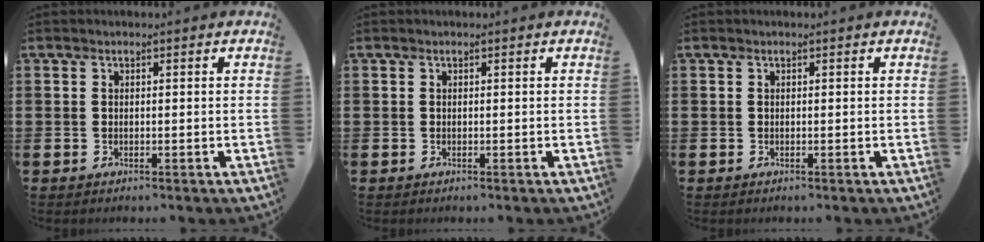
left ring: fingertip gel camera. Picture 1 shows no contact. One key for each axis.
{"total": 0.0}
{"total": 0.0}